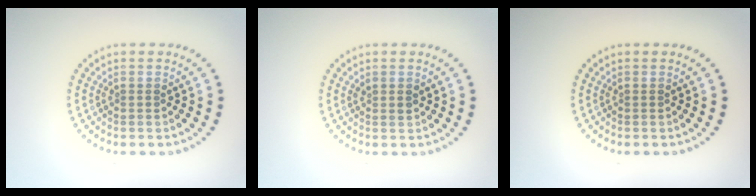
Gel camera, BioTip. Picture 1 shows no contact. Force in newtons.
{"total": 0.8, "press": 0.7, "slide": 0.3}
{"total": 0.0}